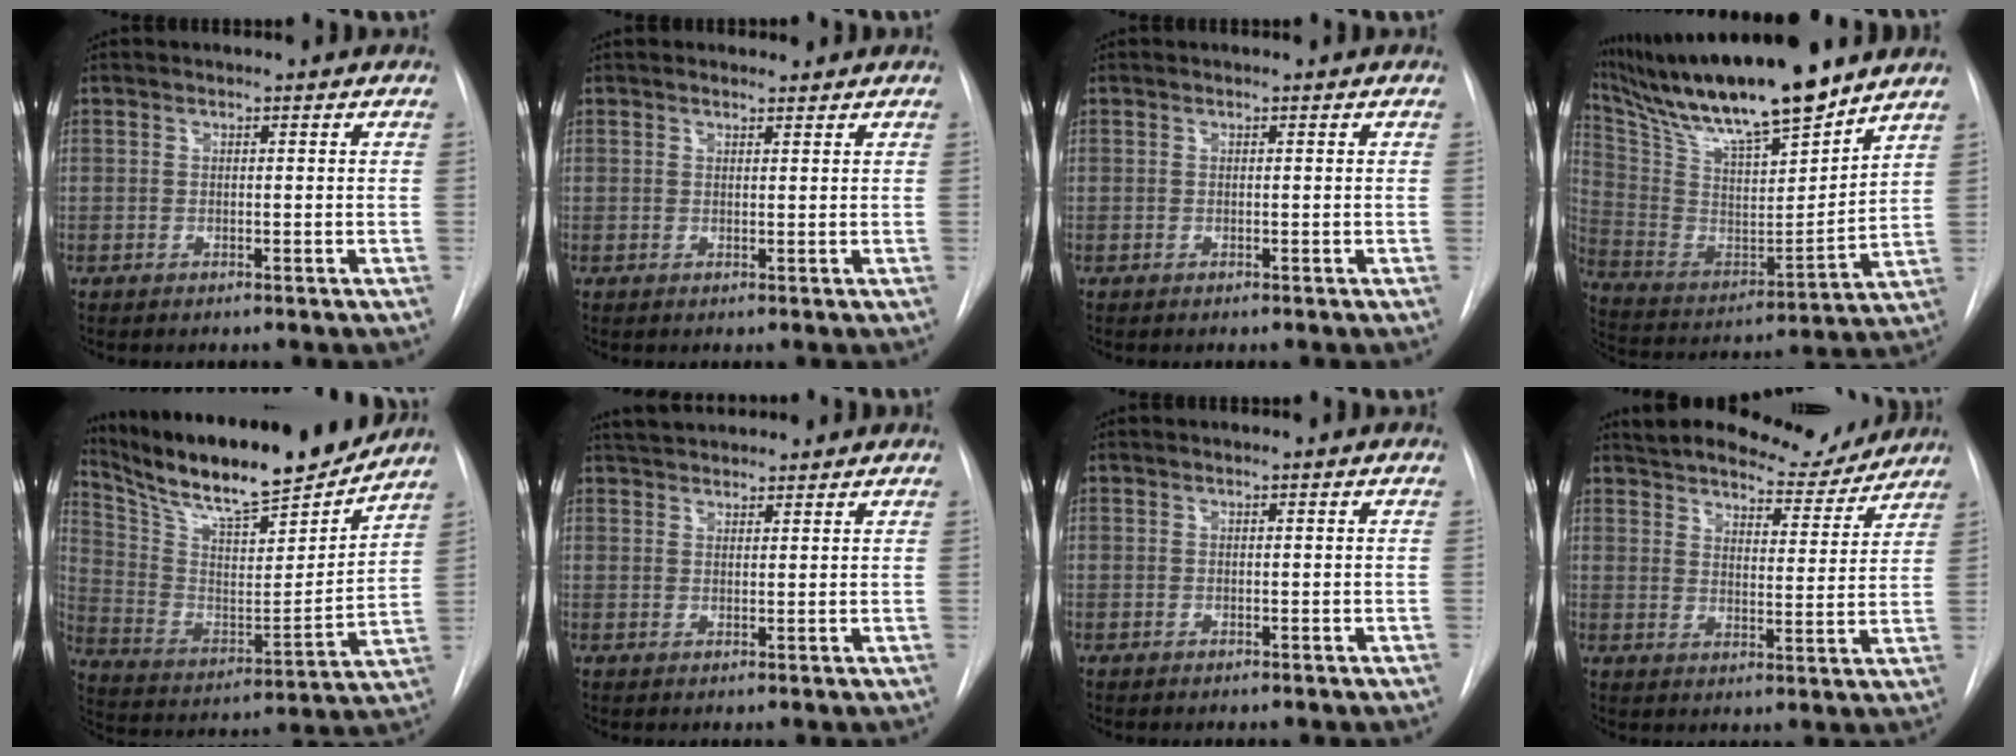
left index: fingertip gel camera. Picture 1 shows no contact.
{"total": 1.9, "force": [1.8, 0.6, 0.3], "torque": [-0.005, 0.013, 0.029]}
{"total": 0.0}
{"total": 22.1, "force": [18.3, 2.4, 12.1], "torque": [-0.232, -0.008, 0.326]}
{"total": 22.8, "force": [19.9, 2.8, 10.6], "torque": [-0.201, -0.021, 0.323]}
{"total": 7.0, "force": [6.5, 1.5, 2.1], "torque": [-0.037, 0.037, 0.105]}
{"total": 0.0}
{"total": 11.8, "force": [11.0, 3.0, 2.9], "torque": [-0.033, -0.008, 0.151]}